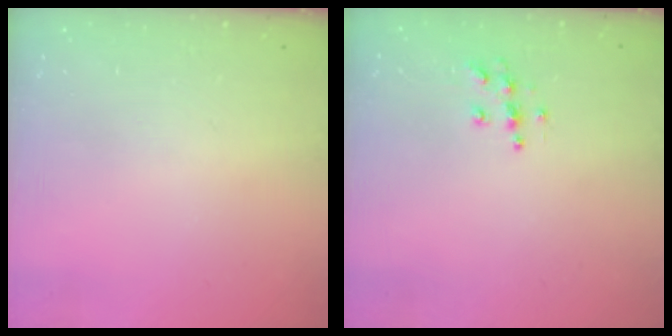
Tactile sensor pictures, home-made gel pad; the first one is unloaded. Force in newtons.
{"total": 5.7, "press": 5.7, "slide": 0.5}